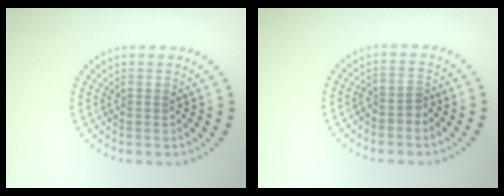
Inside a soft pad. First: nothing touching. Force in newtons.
{"total": 1.4, "press": 1.2, "slide": 0.8}